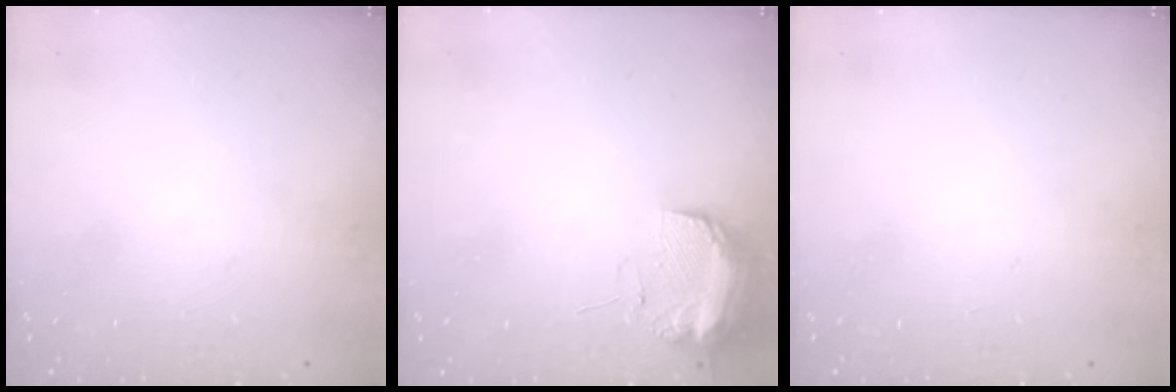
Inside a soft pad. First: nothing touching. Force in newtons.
{"total": 9.2, "press": 9.1, "slide": 1.1}
{"total": 0.0}